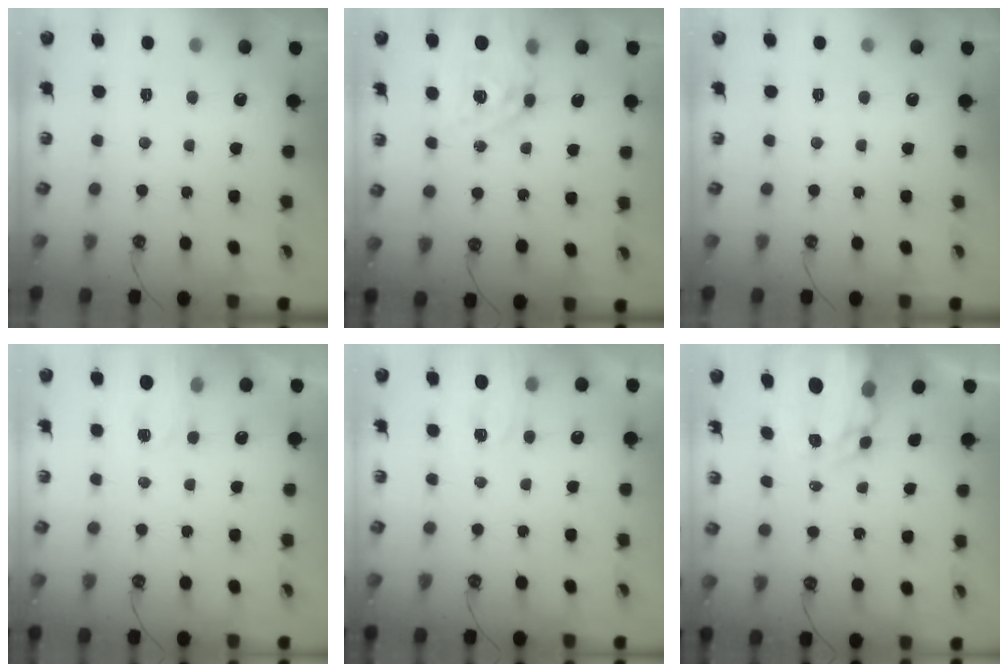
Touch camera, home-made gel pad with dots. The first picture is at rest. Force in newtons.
{"total": 11.9, "press": 11.8, "slide": 1.1}
{"total": 0.0}
{"total": 1.9, "press": 1.9, "slide": 0.3}
{"total": 2.0, "press": 2.0, "slide": 0.3}
{"total": 7.7, "press": 7.7, "slide": 0.6}